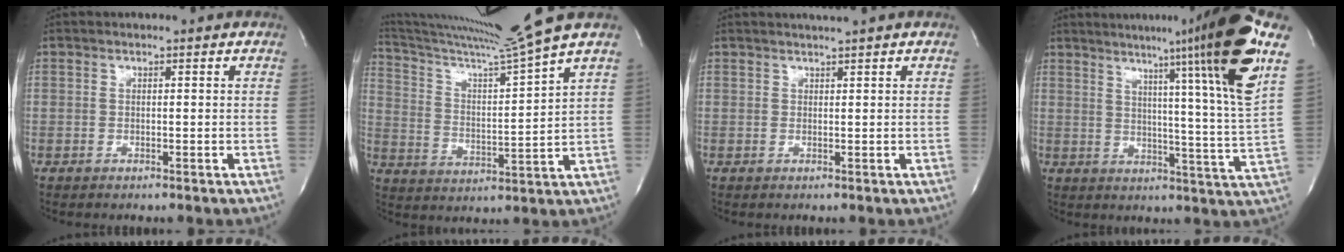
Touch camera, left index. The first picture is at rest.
{"total": 14.9, "force": [12.8, -4.2, 6.2], "torque": [-0.118, -0.047, 0.211]}
{"total": 1.4, "force": [1.2, -0.6, 0.4], "torque": [-0.005, -0.004, 0.024]}
{"total": 19.1, "force": [11.1, -3.2, 15.2], "torque": [-0.204, -0.045, 0.126]}